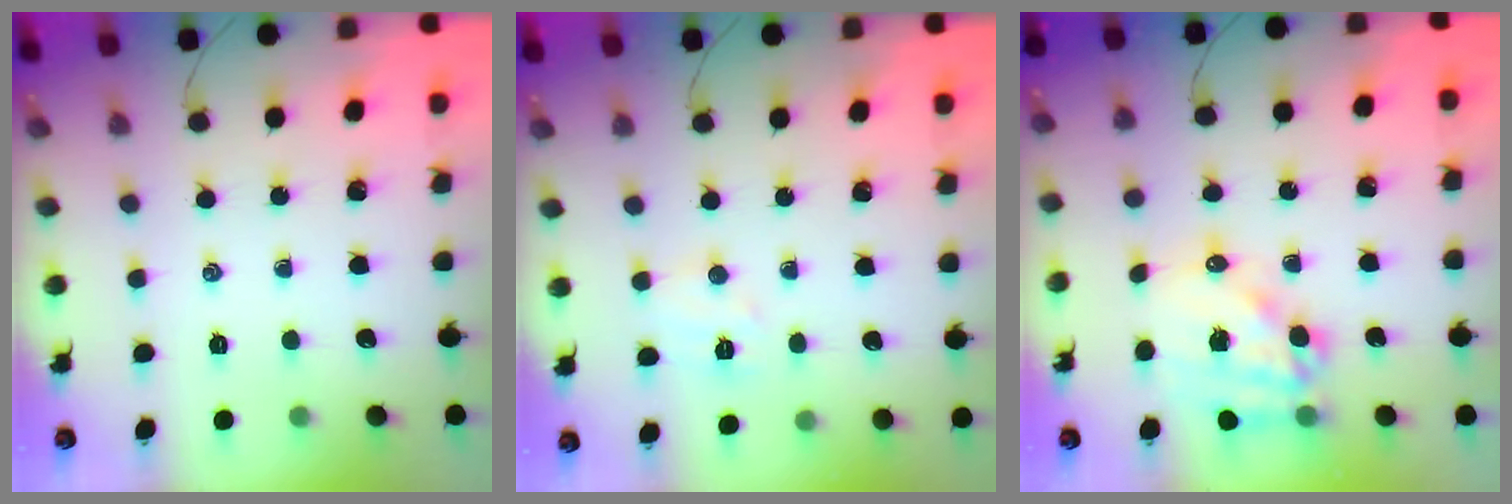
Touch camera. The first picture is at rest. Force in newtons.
{"total": 5.1, "press": 5.0, "slide": 1.1}
{"total": 14.4, "press": 14.0, "slide": 3.2}